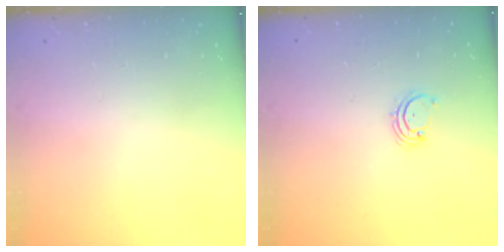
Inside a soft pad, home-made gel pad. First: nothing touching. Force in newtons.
{"total": 1.7, "press": 1.6, "slide": 0.2}